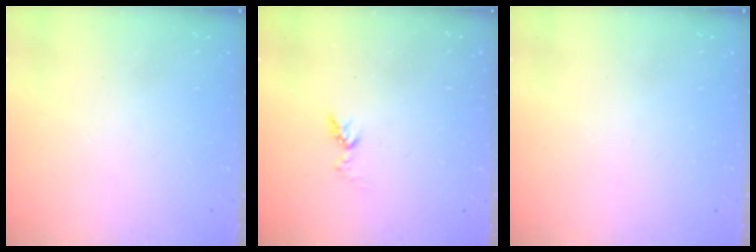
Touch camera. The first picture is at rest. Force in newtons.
{"total": 4.1, "press": 4.0, "slide": 0.6}
{"total": 0.0}